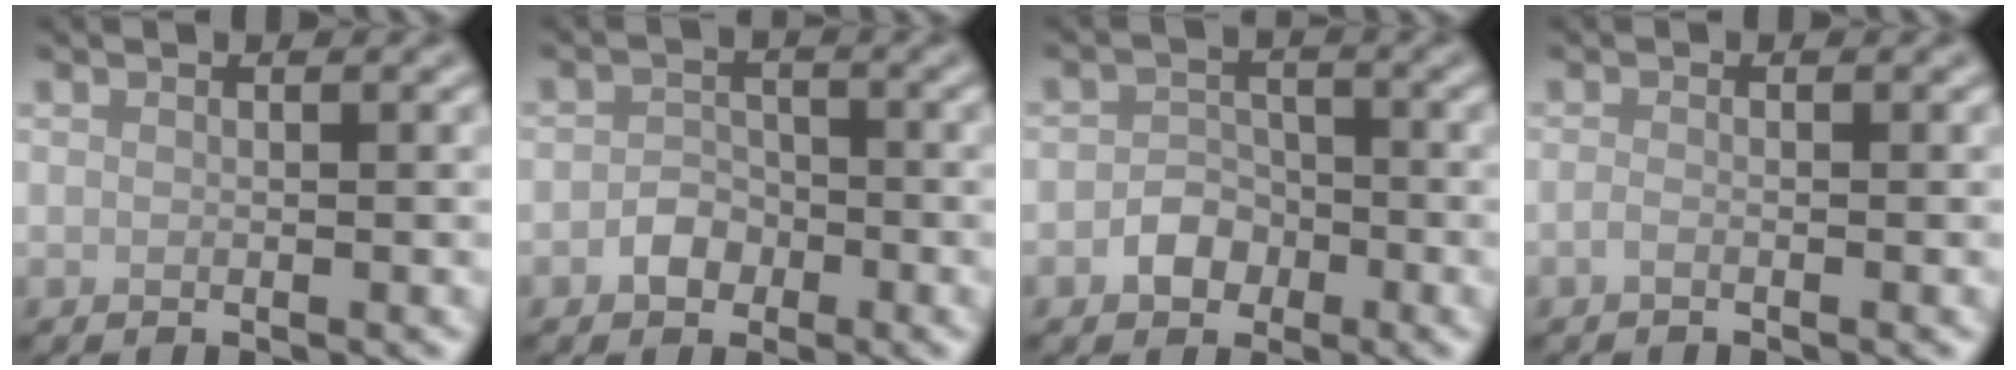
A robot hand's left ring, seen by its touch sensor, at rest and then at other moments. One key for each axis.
{"total": 2.2, "fx": -1.0, "fy": 1.7, "fz": 0.8, "tx": -0.010, "ty": 0.005, "tz": -0.023}
{"total": 2.5, "fx": -1.2, "fy": 2.0, "fz": 1.0, "tx": -0.009, "ty": 0.005, "tz": -0.024}
{"total": 0.7, "fx": -0.4, "fy": 0.2, "fz": 0.5, "tx": -0.012, "ty": -0.001, "tz": -0.011}